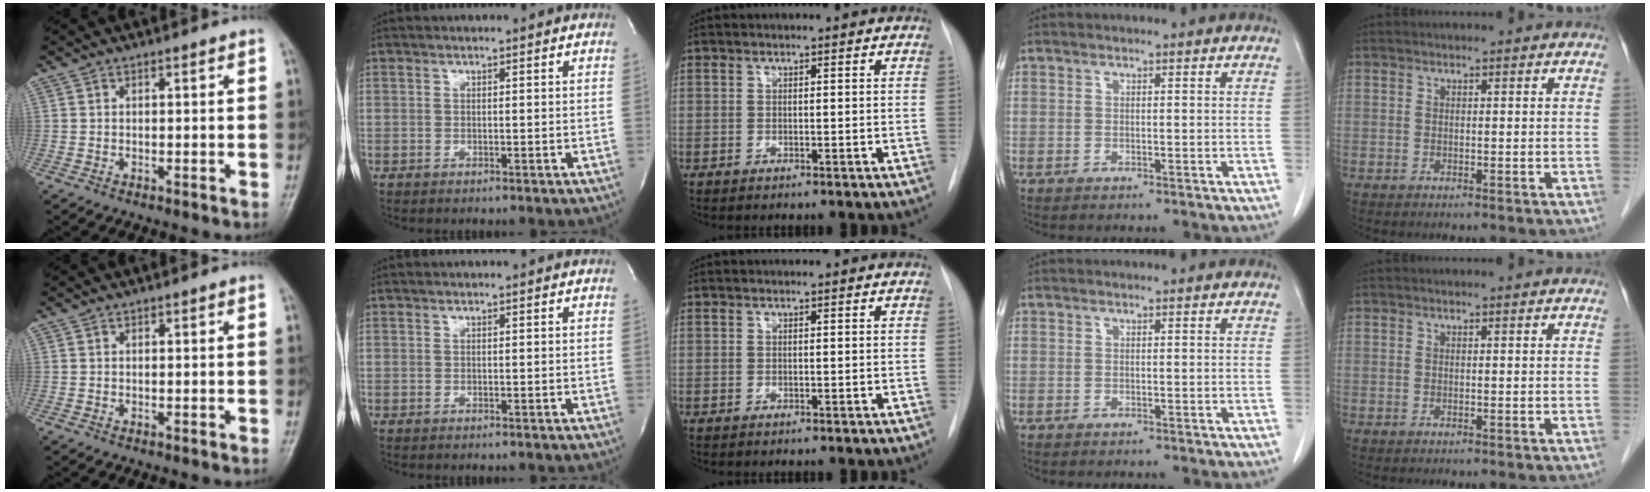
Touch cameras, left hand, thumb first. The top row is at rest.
{}